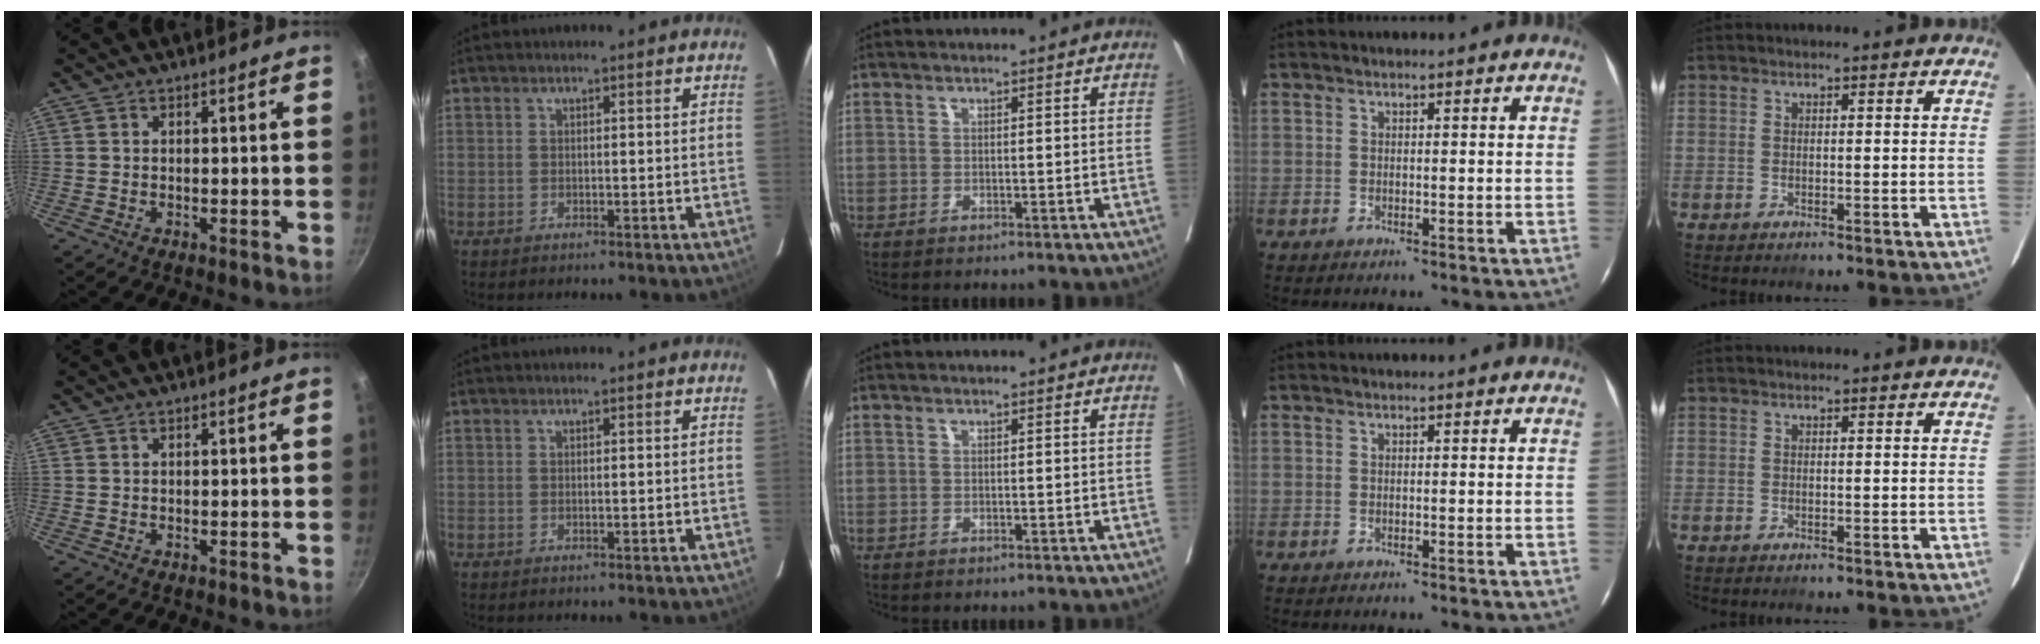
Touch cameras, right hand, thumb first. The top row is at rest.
{}